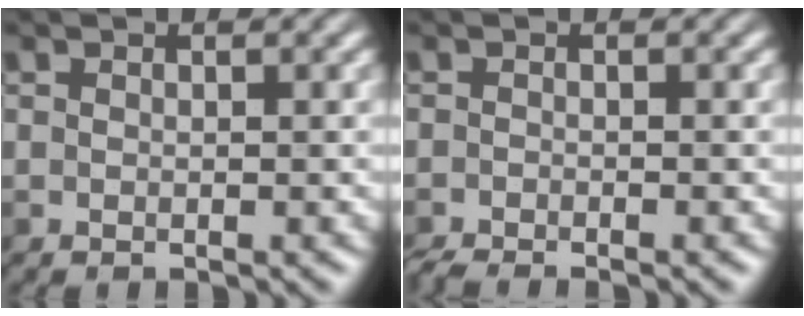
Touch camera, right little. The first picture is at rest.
{"total": 2.1, "force": [-1.9, 0.6, 0.9], "torque": [-0.019, -0.006, -0.031]}